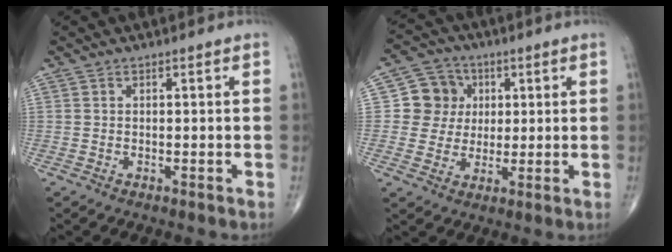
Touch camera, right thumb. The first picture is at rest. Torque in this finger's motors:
{"motor_torque": [0.16, -0.11, 0.38, -0.07, 0.00]}